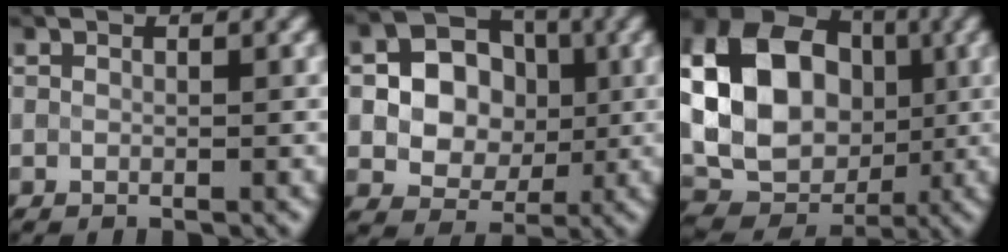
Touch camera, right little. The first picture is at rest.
{"total": 8.2, "force": [0.8, 6.9, 4.4], "torque": [-0.057, 0.028, -0.002]}
{"total": 13.7, "force": [1.1, 10.5, 8.8], "torque": [-0.165, 0.012, 0.016]}